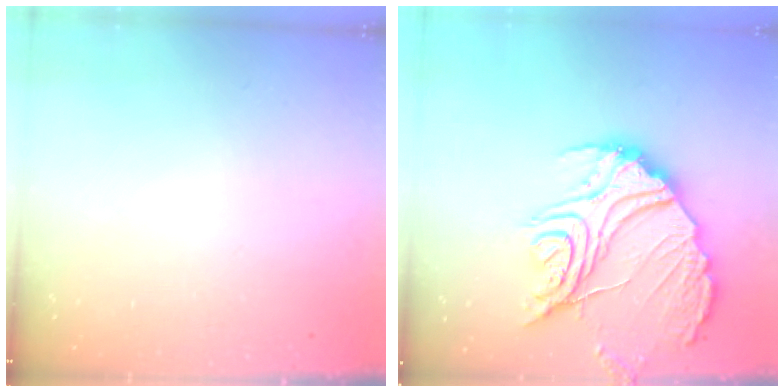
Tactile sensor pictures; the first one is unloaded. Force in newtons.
{"total": 22.1, "press": 22.0, "slide": 1.8}